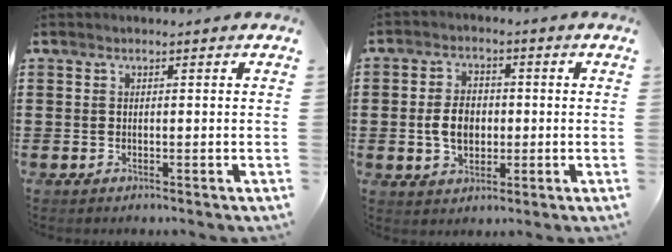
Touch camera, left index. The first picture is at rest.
{"total": 5.6, "force": [-0.5, 3.8, 4.1], "torque": [-0.087, 0.002, -0.017]}